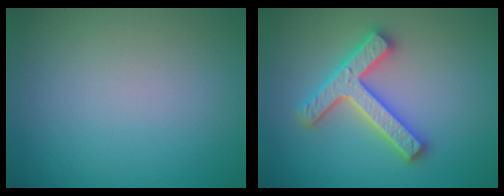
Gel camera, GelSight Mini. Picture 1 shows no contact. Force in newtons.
{"total": 4.8, "press": 4.7, "slide": 0.9}